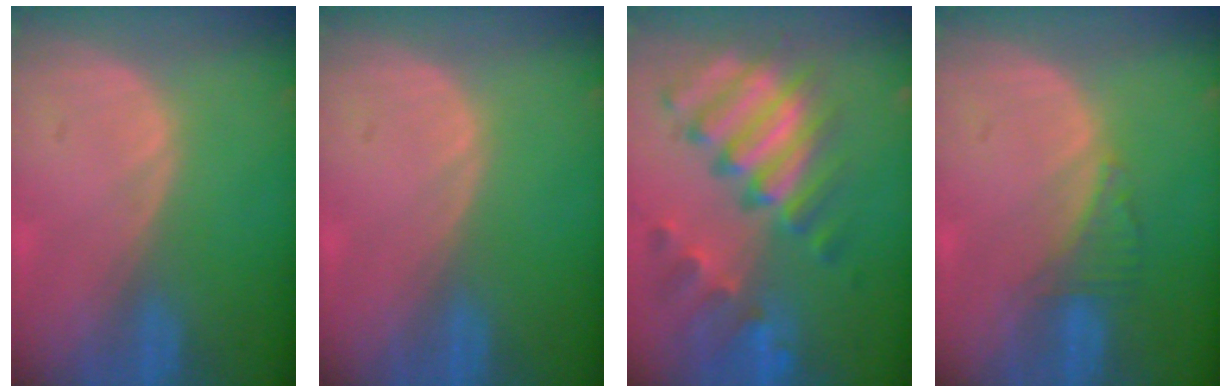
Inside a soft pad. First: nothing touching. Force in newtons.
{"total": 0.0}
{"total": 11.6, "press": 10.0, "slide": 5.9}
{"total": 2.5, "press": 2.5, "slide": 0.2}